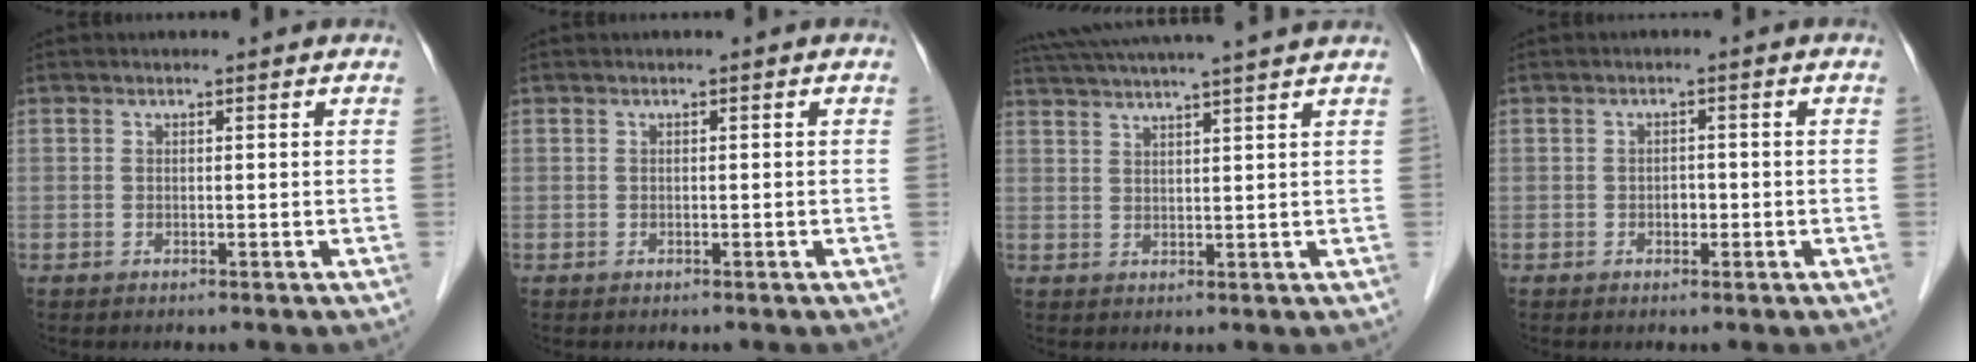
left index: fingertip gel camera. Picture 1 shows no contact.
{"total": 0.0}
{"total": 14.8, "force": [13.1, -0.9, 6.8], "torque": [-0.125, 0.022, 0.187]}
{"total": 1.4, "force": [-0.6, 1.0, 0.8], "torque": [-0.011, 0.001, -0.009]}